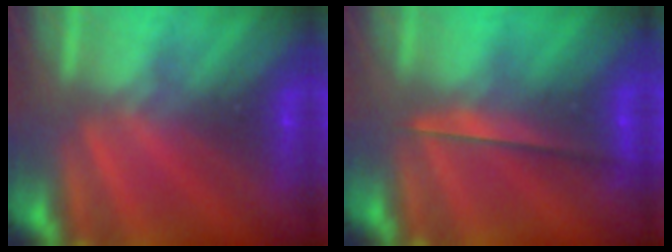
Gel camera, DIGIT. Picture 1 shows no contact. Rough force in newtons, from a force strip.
{"total": 2.4}